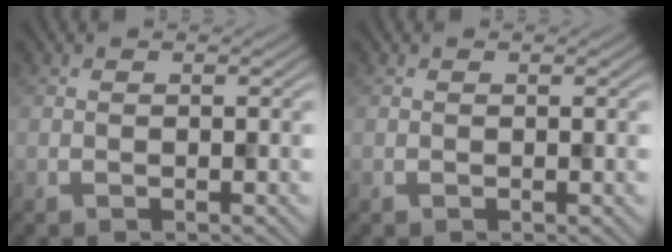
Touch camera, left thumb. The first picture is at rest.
{"total": 0.0}